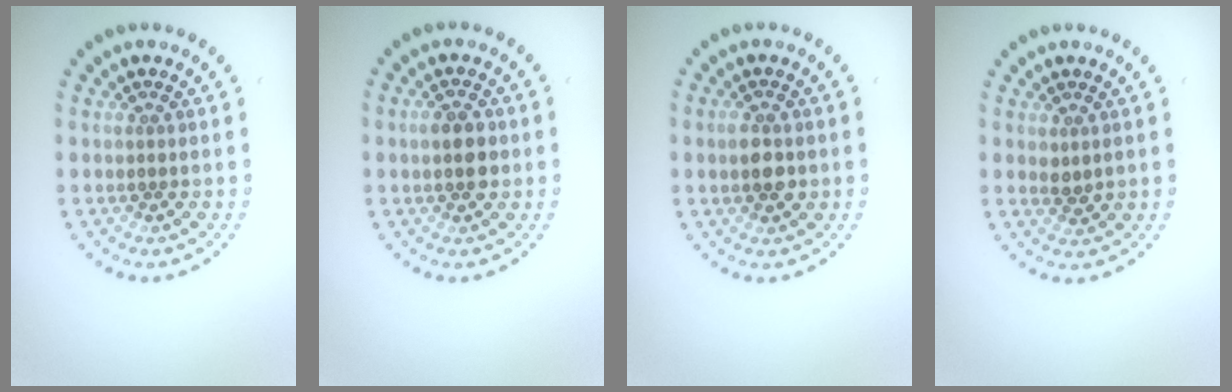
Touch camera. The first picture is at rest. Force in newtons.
{"total": 2.9, "press": 2.9, "slide": 0.1}
{"total": 2.6, "press": 2.6, "slide": 0.1}
{"total": 1.0, "press": 0.9, "slide": 0.3}